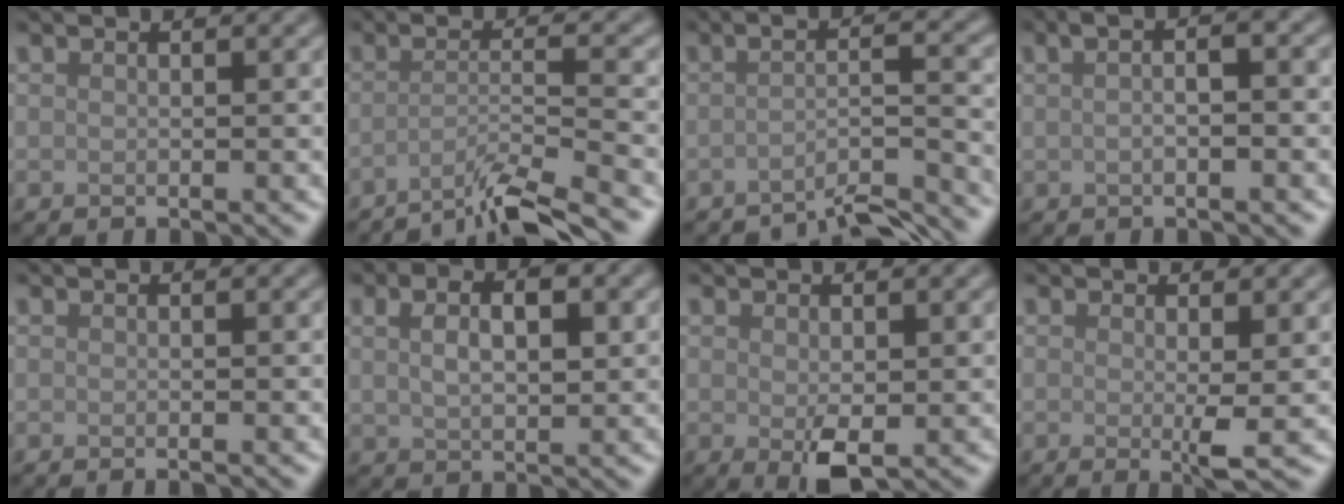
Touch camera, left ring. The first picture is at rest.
{"total": 5.8, "force": [-4.3, 0.5, 3.9], "torque": [-0.052, 0.006, -0.085]}
{"total": 5.7, "force": [-4.3, 0.9, 3.6], "torque": [-0.046, 0.008, -0.071]}
{"total": 4.2, "force": [0.9, 1.6, 3.8], "torque": [-0.045, 0.009, -0.002]}
{"total": 0.5, "force": [-0.2, 0.2, 0.5], "torque": [-0.002, -0.001, -0.006]}
{"total": 5.3, "force": [1.7, 2.8, 4.2], "torque": [-0.074, 0.005, 0.022]}
{"total": 2.8, "force": [-0.3, 1.2, 2.5], "torque": [-0.048, -0.008, -0.002]}
{"total": 2.1, "force": [0.1, 0.1, 2.1], "torque": [-0.036, -0.010, 0.001]}